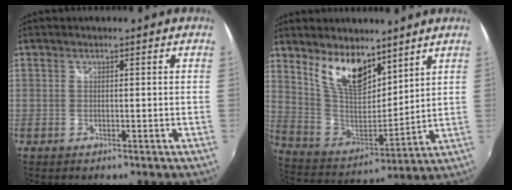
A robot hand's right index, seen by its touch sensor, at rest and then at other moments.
{"total": 13.2, "force": [8.7, 5.9, 7.9], "torque": [-0.154, -0.003, 0.176]}